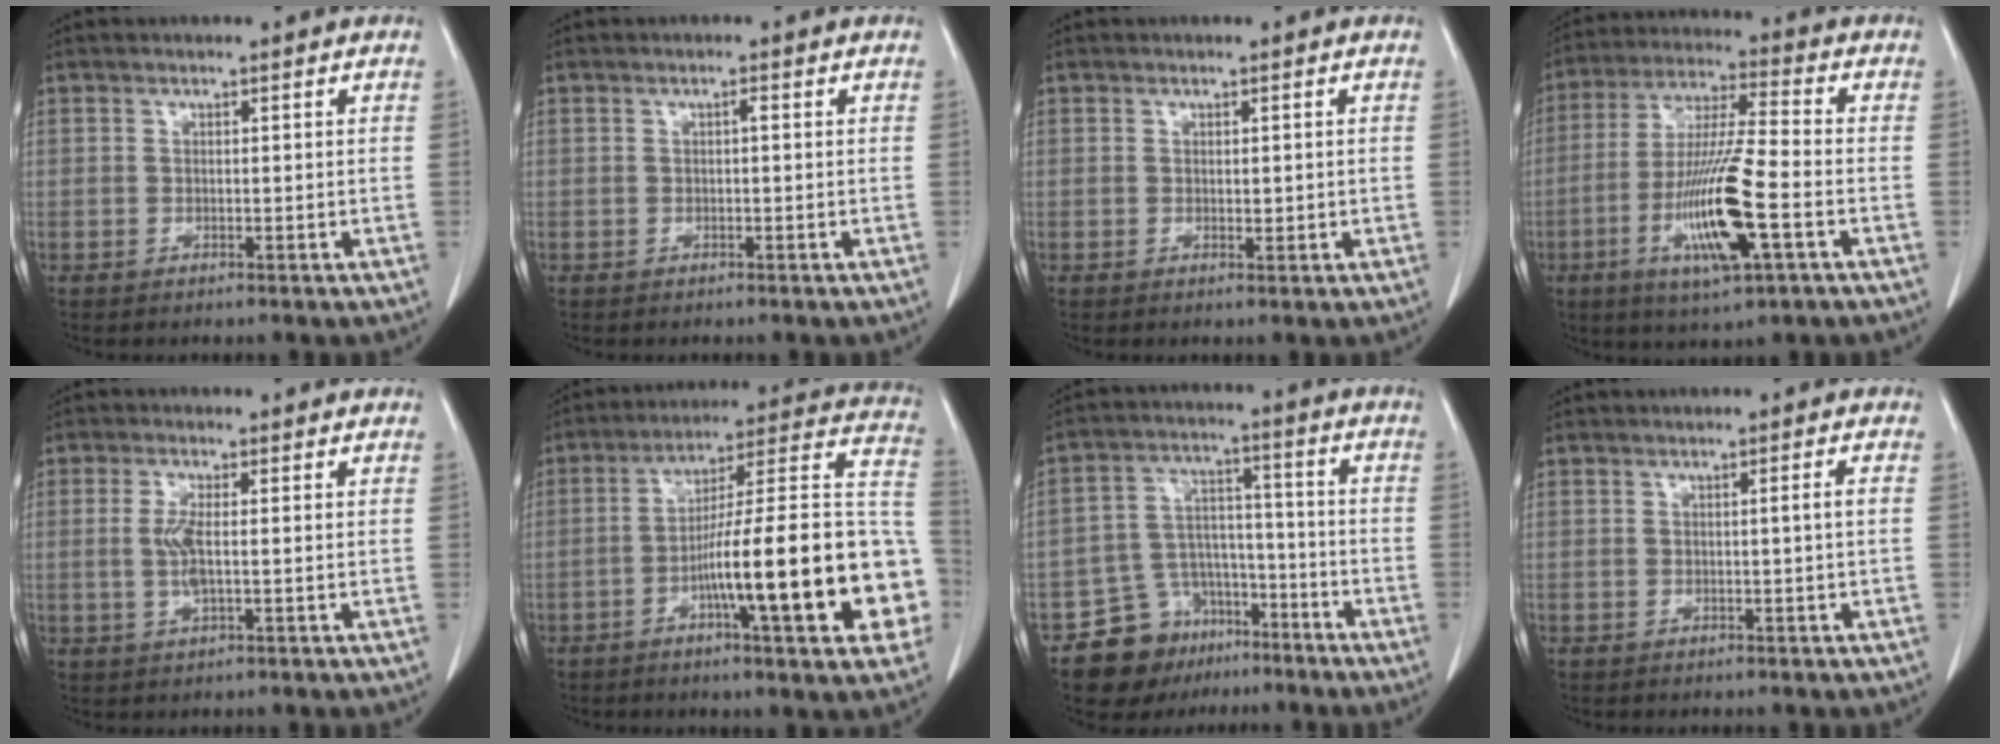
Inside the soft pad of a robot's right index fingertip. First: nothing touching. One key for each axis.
{"total": 0.6, "fx": 0.0, "fy": 0.1, "fz": 0.6, "tx": -0.011, "ty": 0.002, "tz": 0.001}
{"total": 1.1, "fx": 0.1, "fy": 0.6, "fz": 0.9, "tx": -0.008, "ty": -0.001, "tz": 0.006}
{"total": 14.7, "fx": -4.7, "fy": 1.3, "fz": 13.9, "tx": -0.272, "ty": -0.015, "tz": -0.083}
{"total": 3.5, "fx": 0.1, "fy": 0.9, "fz": 3.4, "tx": -0.074, "ty": -0.004, "tz": 0.003}
{"total": 23.9, "fx": -6.4, "fy": 2.6, "fz": 22.9, "tx": -0.251, "ty": 0.026, "tz": -0.090}
{"total": 11.0, "fx": -7.6, "fy": 7.4, "fz": 3.0, "tx": -0.051, "ty": 0.044, "tz": -0.121}
{"total": 1.3, "fx": -0.2, "fy": -0.4, "fz": 1.2, "tx": -0.019, "ty": 0.000, "tz": -0.001}